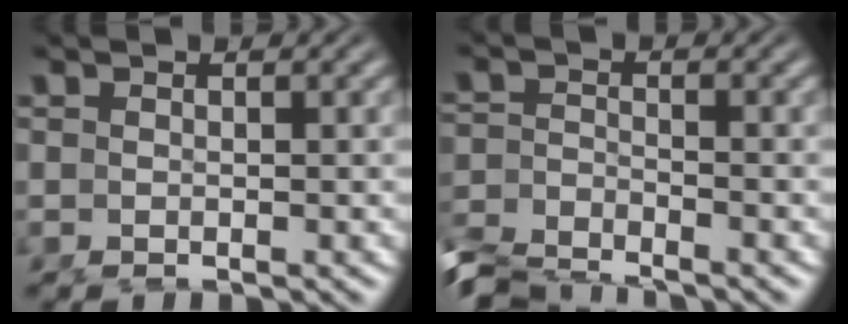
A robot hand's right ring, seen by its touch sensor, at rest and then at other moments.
{"total": 4.7, "force": [-4.5, 1.2, 0.5], "torque": [-0.017, -0.026, -0.080]}